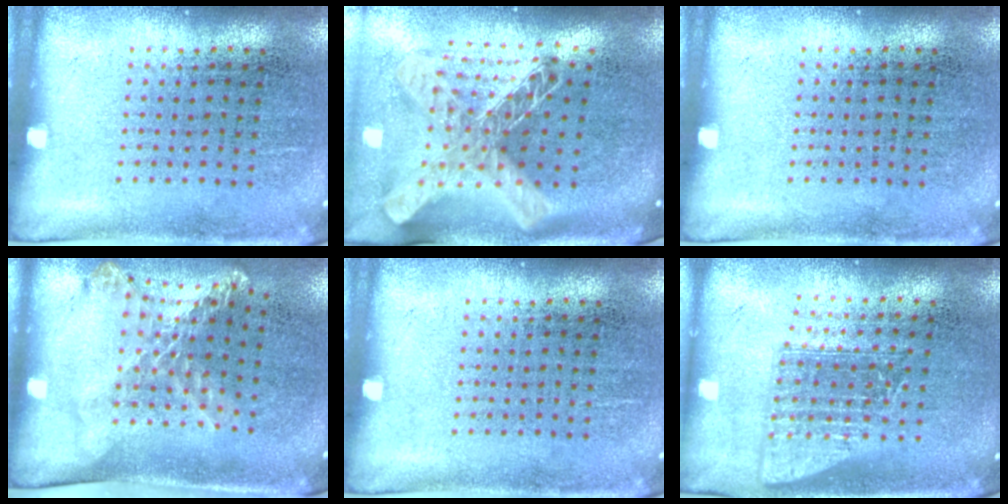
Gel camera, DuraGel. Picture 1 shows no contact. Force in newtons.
{"total": 2.6, "press": 1.9, "slide": 1.8}
{"total": 0.0}
{"total": 1.7, "press": 1.3, "slide": 1.0}
{"total": 0.0}
{"total": 1.6, "press": 1.2, "slide": 1.0}